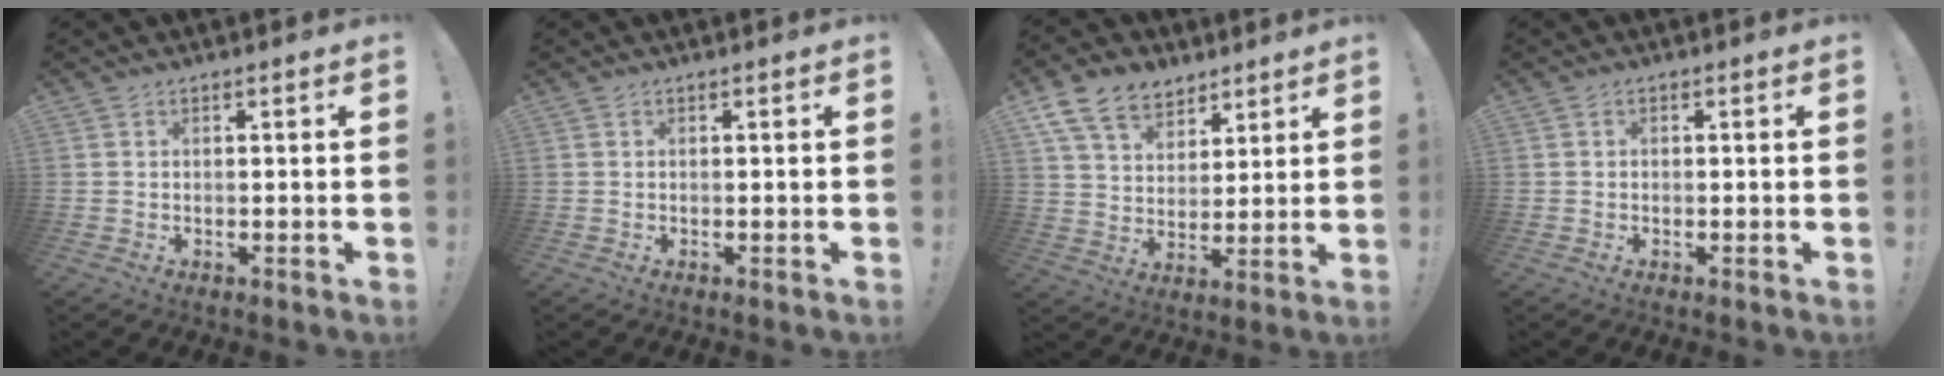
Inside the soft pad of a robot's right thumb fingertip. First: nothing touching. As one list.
[{"total": 0.0}, {"total": 12.8, "force": [8.2, 8.6, 4.8], "torque": [-0.084, -0.050, 0.160]}, {"total": 0.5, "force": [-0.4, 0.4, 0.2], "torque": [-0.007, 0.003, -0.006]}]